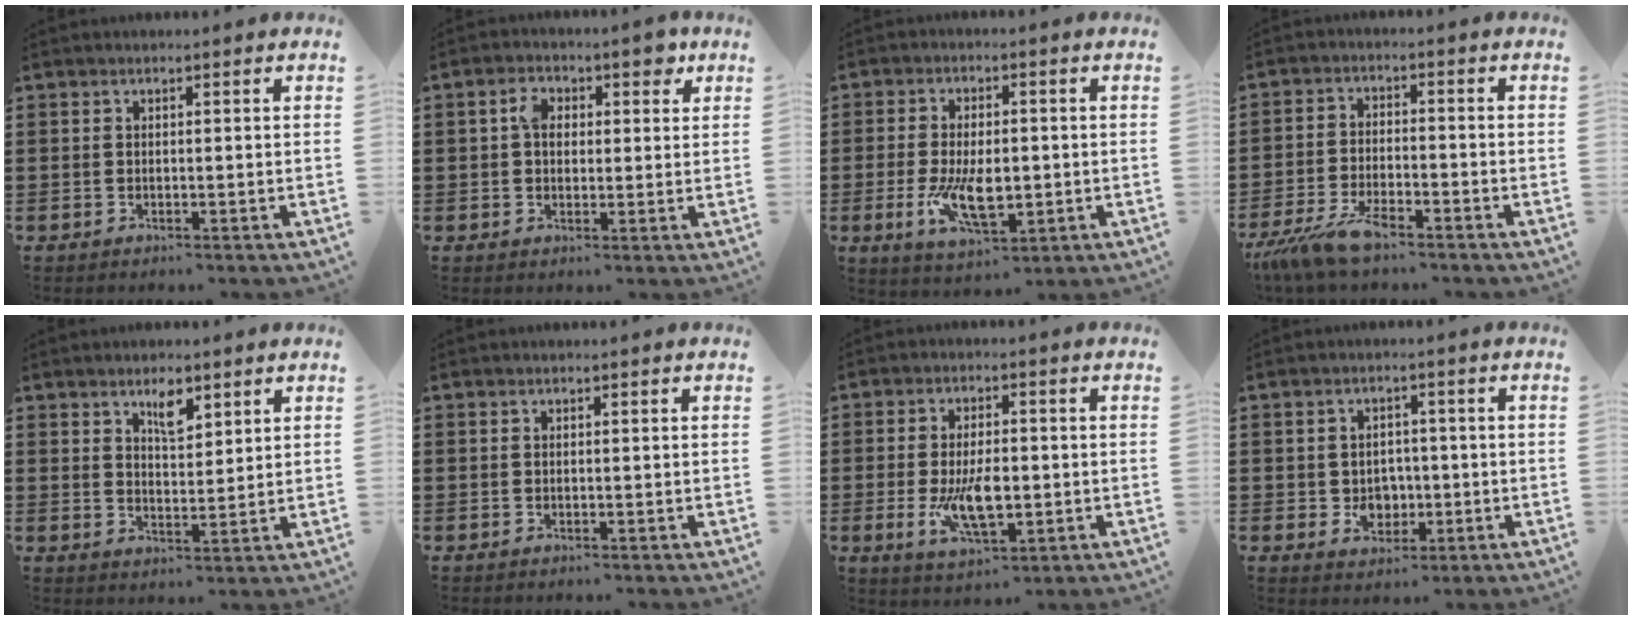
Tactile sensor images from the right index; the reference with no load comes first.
{"total": 5.1, "force": [1.6, 3.1, 3.7], "torque": [-0.061, 0.005, 0.019]}
{"total": 8.7, "force": [-1.5, 4.3, 7.4], "torque": [-0.144, -0.004, -0.027]}
{"total": 6.7, "force": [-5.3, 1.1, 4.0], "torque": [-0.098, -0.011, -0.103]}
{"total": 4.0, "force": [2.7, 1.4, 2.5], "torque": [-0.039, -0.003, 0.045]}
{"total": 0.0}
{"total": 8.4, "force": [-1.5, 3.7, 7.4], "torque": [-0.142, -0.009, -0.026]}
{"total": 3.7, "force": [-0.5, 3.2, 1.7], "torque": [-0.035, 0.003, -0.014]}